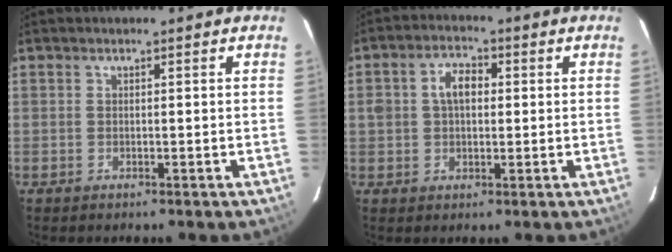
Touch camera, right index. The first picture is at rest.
{"total": 5.5, "force": [0.8, 3.8, 3.9], "torque": [-0.069, 0.017, 0.015]}